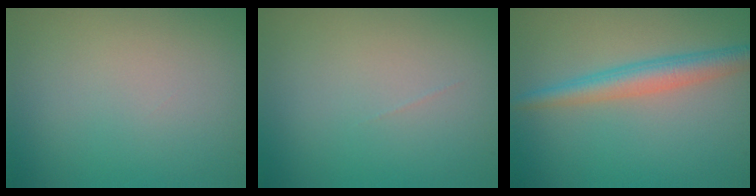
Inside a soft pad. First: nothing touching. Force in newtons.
{"total": 0.0}
{"total": 3.8, "press": 3.8, "slide": 0.1}